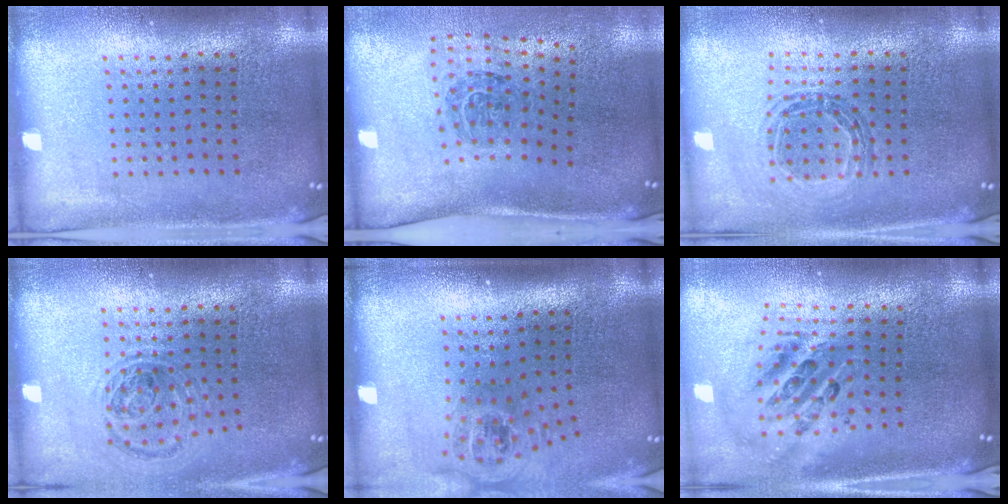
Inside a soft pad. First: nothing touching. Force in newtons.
{"total": 1.8, "press": 1.3, "slide": 1.3}
{"total": 0.8, "press": 0.8, "slide": 0.1}
{"total": 0.9, "press": 0.9, "slide": 0.2}
{"total": 1.6, "press": 1.2, "slide": 1.1}
{"total": 2.5, "press": 1.7, "slide": 1.8}